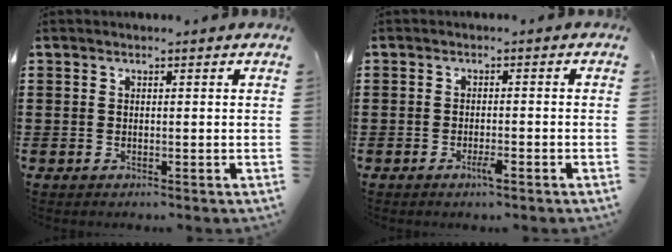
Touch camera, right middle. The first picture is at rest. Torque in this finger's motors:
{"motor_torque": [0.23, -0.26, 0.03, 0.03]}